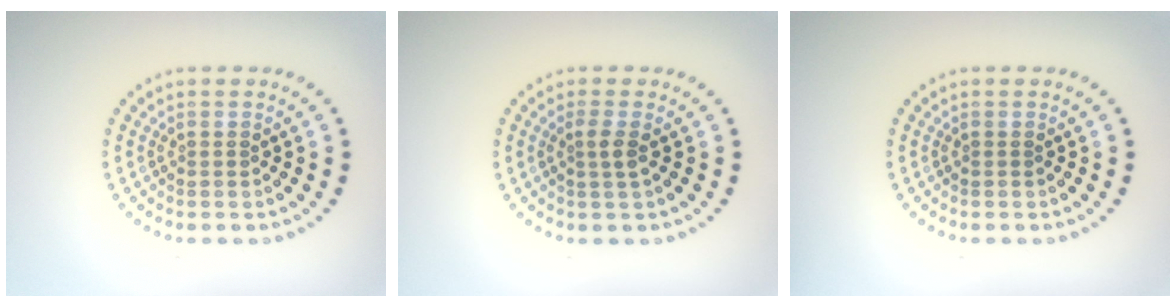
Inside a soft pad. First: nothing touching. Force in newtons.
{"total": 1.4, "press": 1.1, "slide": 0.9}
{"total": 0.0}